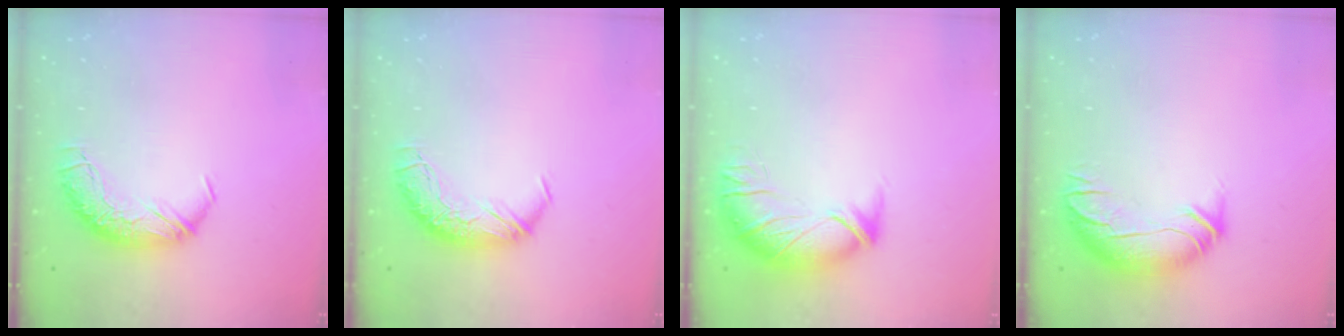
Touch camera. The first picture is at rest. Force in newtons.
{"total": 0.0}
{"total": 3.0, "press": 1.5, "slide": 2.6}
{"total": 3.2, "press": 1.6, "slide": 2.8}